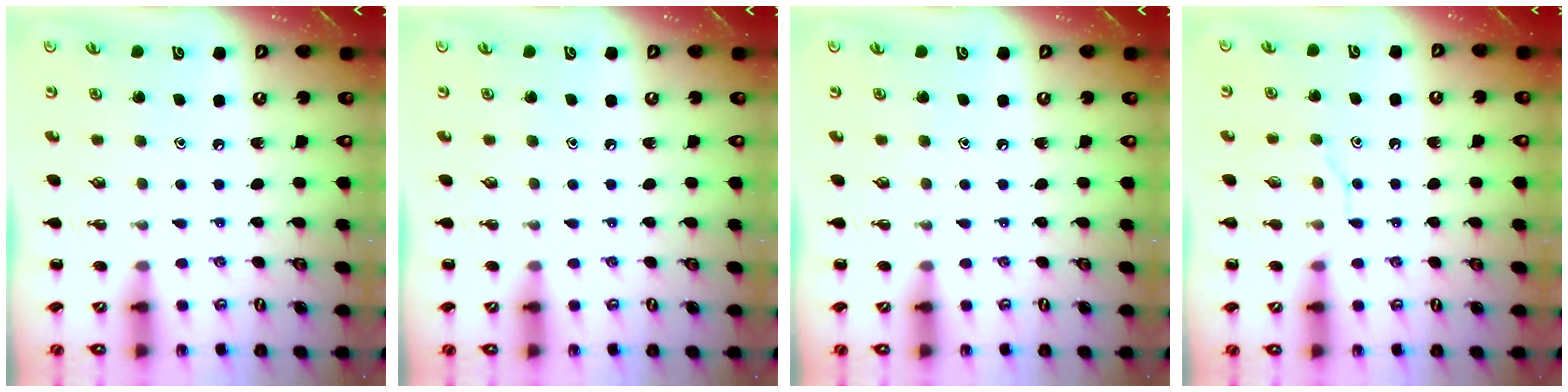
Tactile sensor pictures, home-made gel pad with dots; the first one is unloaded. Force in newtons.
{"total": 0.0}
{"total": 0.0}
{"total": 8.3, "press": 8.2, "slide": 1.3}